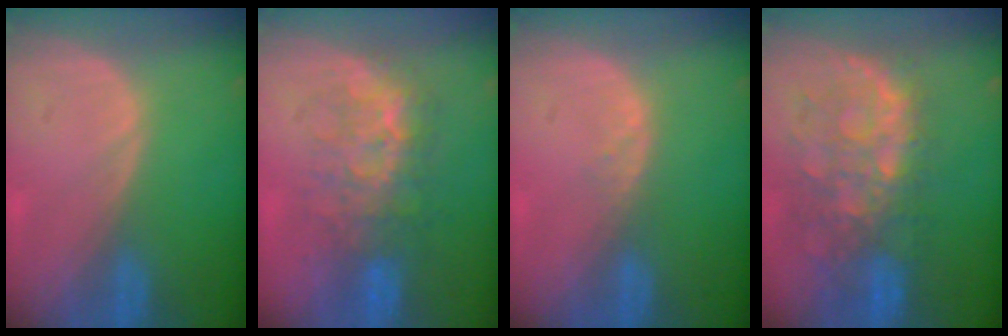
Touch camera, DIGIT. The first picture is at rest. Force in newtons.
{"total": 7.7, "press": 7.5, "slide": 1.4}
{"total": 1.0, "press": 1.0, "slide": 0.2}
{"total": 10.6, "press": 9.5, "slide": 4.9}